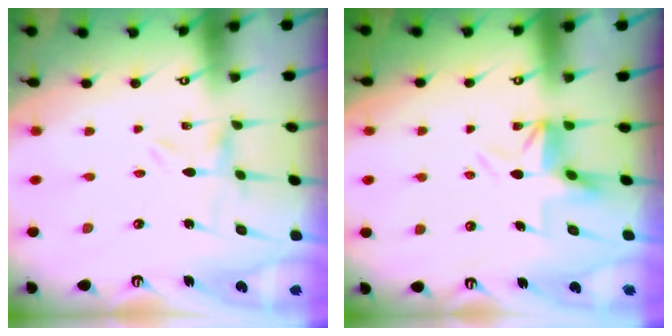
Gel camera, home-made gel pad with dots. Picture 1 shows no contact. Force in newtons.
{"total": 4.5, "press": 3.9, "slide": 2.2}